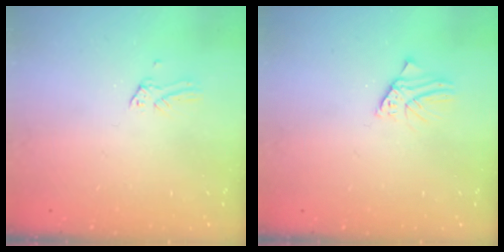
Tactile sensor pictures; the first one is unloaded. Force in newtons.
{"total": 1.6, "press": 1.6, "slide": 0.2}